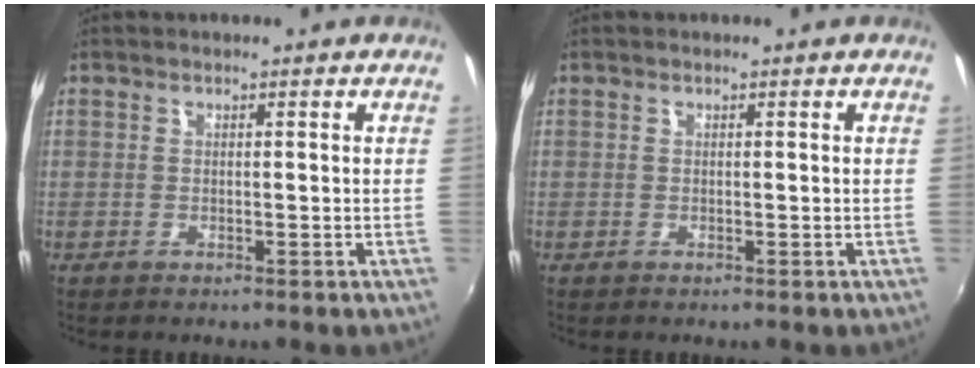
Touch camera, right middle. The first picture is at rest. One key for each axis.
{"total": 0.0}